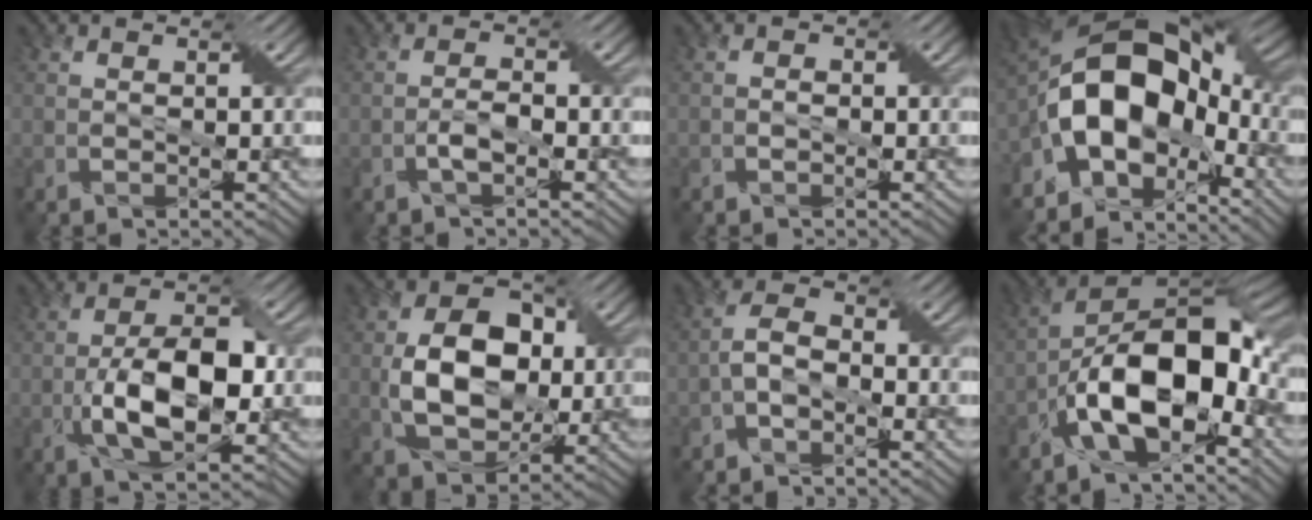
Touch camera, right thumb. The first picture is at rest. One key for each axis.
{"total": 2.1, "fx": -1.2, "fy": 0.5, "fz": 1.7, "tx": -0.037, "ty": 0.008, "tz": -0.026}
{"total": 0.8, "fx": -0.5, "fy": 0.5, "fz": 0.4, "tx": -0.009, "ty": 0.002, "tz": -0.008}
{"total": 15.5, "fx": -4.1, "fy": 10.3, "fz": 10.9, "tx": -0.188, "ty": 0.002, "tz": -0.088}
{"total": 10.2, "fx": -2.2, "fy": 4.6, "fz": 8.8, "tx": -0.160, "ty": 0.005, "tz": -0.041}
{"total": 10.5, "fx": 0.1, "fy": 7.4, "fz": 7.4, "tx": -0.149, "ty": 0.004, "tz": 0.003}
{"total": 3.6, "fx": -1.9, "fy": 1.9, "fz": 2.4, "tx": -0.053, "ty": 0.014, "tz": -0.044}
{"total": 15.1, "fx": -5.1, "fy": 7.2, "fz": 12.3, "tx": -0.209, "ty": -0.005, "tz": -0.105}